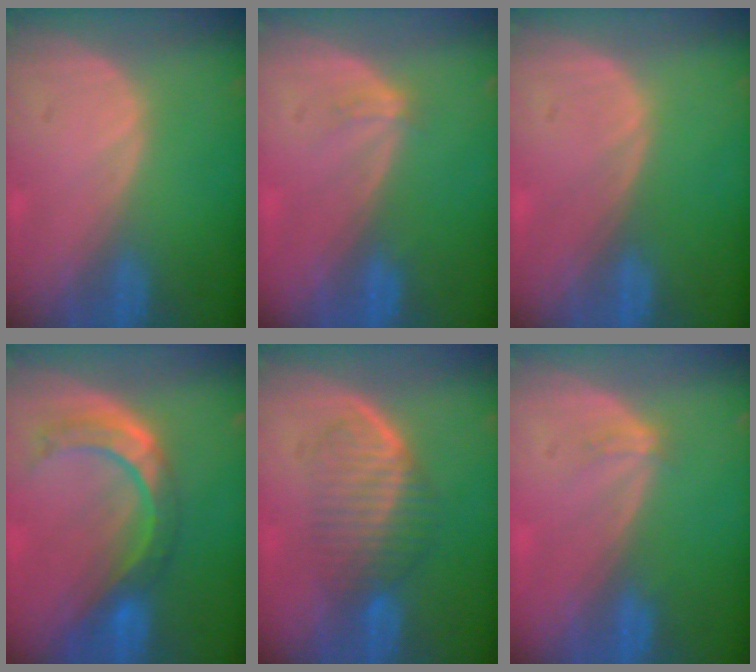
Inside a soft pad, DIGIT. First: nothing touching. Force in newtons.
{"total": 1.5, "press": 1.1, "slide": 1.0}
{"total": 0.0}
{"total": 8.5, "press": 7.2, "slide": 4.5}
{"total": 6.0, "press": 5.9, "slide": 1.1}
{"total": 1.5, "press": 1.1, "slide": 1.0}